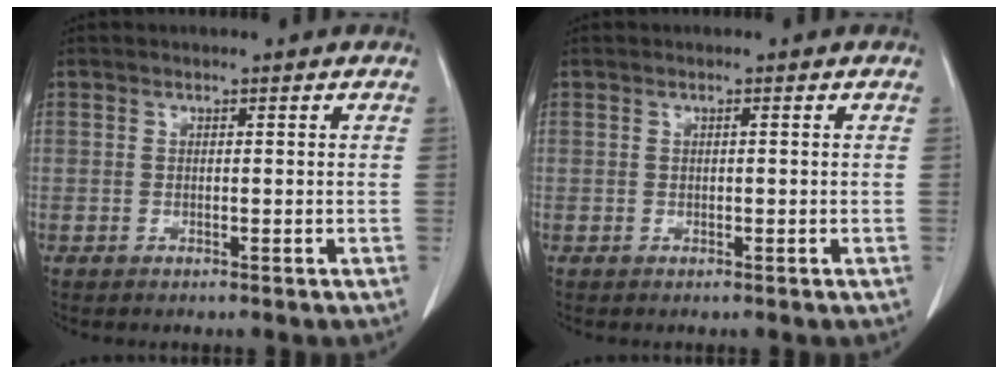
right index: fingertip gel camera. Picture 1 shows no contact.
{"total": 0.0}